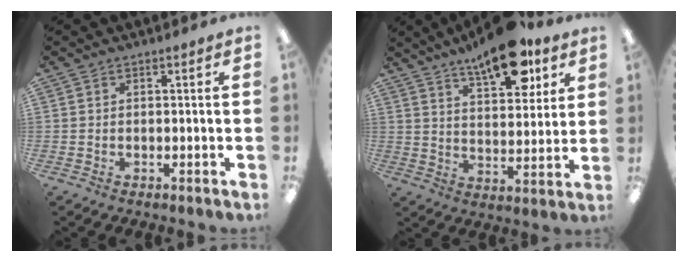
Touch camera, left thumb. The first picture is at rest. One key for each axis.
{"total": 15.1, "fx": 10.4, "fy": 5.9, "fz": 9.3, "tx": -0.132, "ty": -0.049, "tz": 0.173}